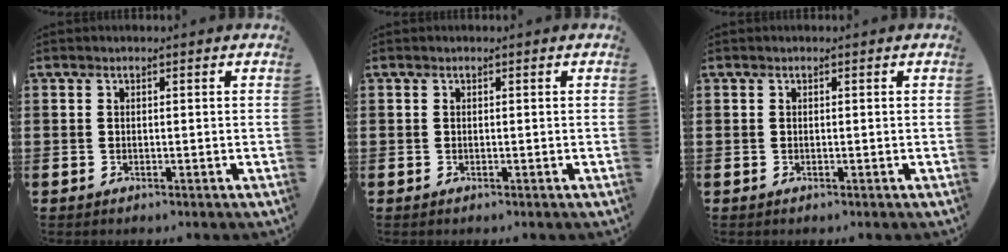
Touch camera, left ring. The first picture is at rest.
{"total": 0.0}
{"total": 0.0}